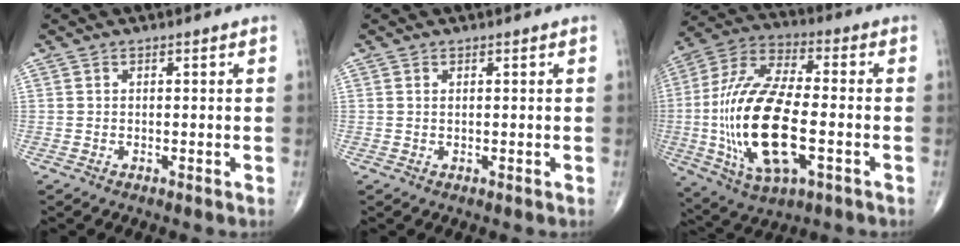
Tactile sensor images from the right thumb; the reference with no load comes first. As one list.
[{"total": 0.0}, {"total": 22.4, "force": [-3.9, 9.6, 19.9], "torque": [-0.417, 0.015, -0.061]}]